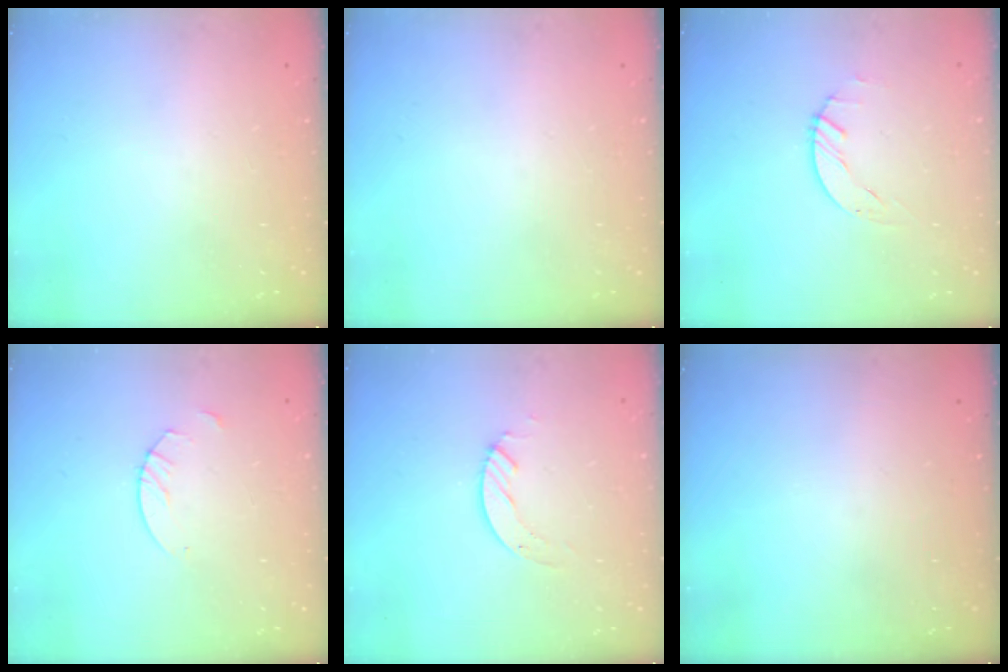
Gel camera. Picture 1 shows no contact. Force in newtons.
{"total": 0.0}
{"total": 1.5, "press": 1.4, "slide": 0.1}
{"total": 2.7, "press": 2.7, "slide": 0.2}
{"total": 3.5, "press": 3.5, "slide": 0.4}
{"total": 0.0}